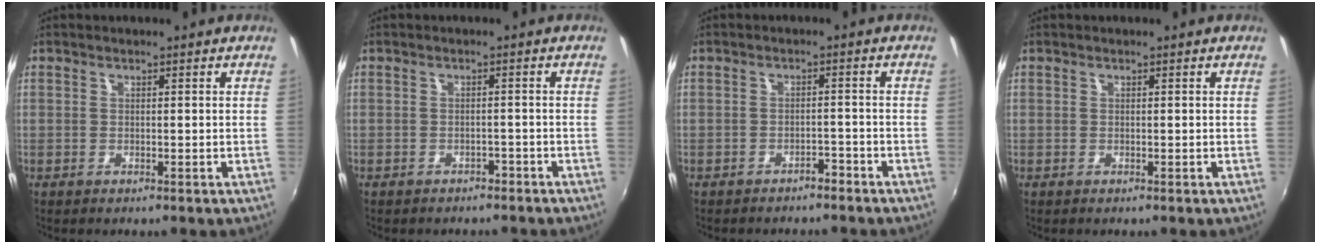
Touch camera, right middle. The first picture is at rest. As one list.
[{"total": 3.5, "force": [-3.0, 1.7, 0.8], "torque": [-0.018, -0.009, -0.037]}, {"total": 2.9, "force": [-2.6, 1.1, 0.8], "torque": [-0.022, -0.001, -0.032]}, {"total": 0.0}]